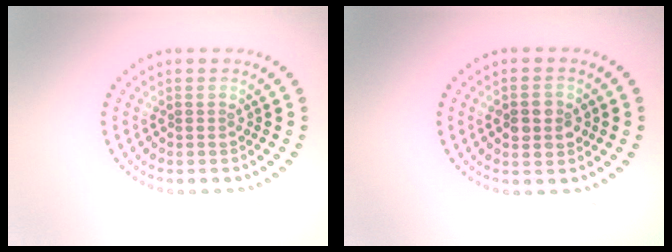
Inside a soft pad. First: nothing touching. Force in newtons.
{"total": 2.8, "press": 2.8, "slide": 0.2}